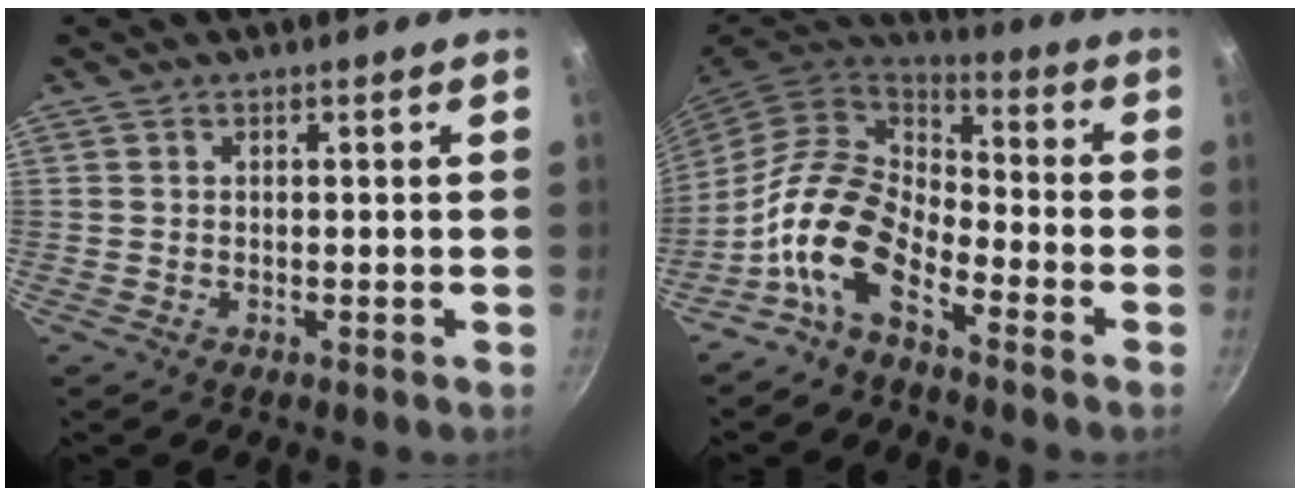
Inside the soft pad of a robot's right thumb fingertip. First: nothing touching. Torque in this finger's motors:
{"motor_torque": [0.37, 0.51, 1.33, -1.48, 0.53]}